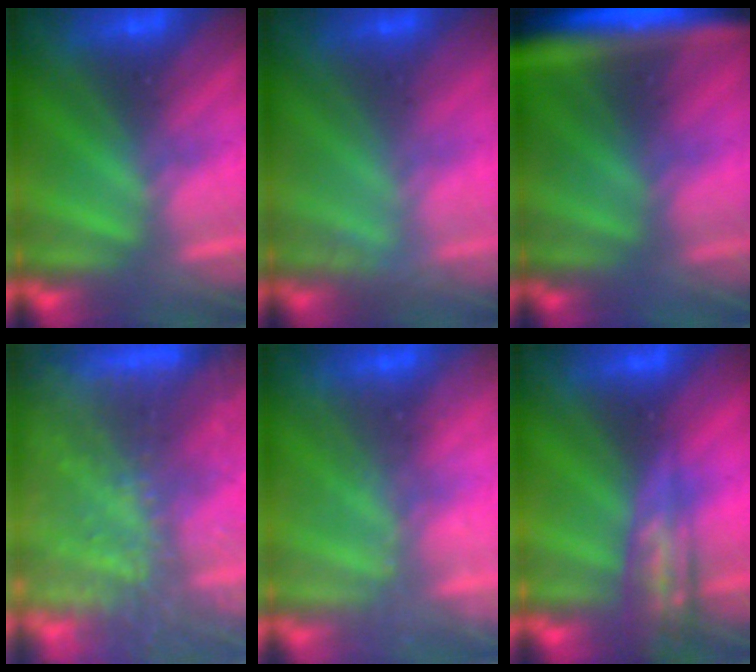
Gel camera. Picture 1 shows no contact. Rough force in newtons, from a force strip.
{"total": 2.7}
{"total": 5.8}
{"total": 5.6}
{"total": 1.4}
{"total": 2.5}